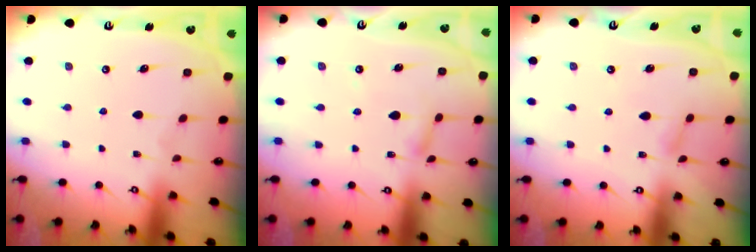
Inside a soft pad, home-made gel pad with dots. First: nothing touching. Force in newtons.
{"total": 3.0, "press": 3.0, "slide": 0.2}
{"total": 4.7, "press": 4.7, "slide": 0.5}